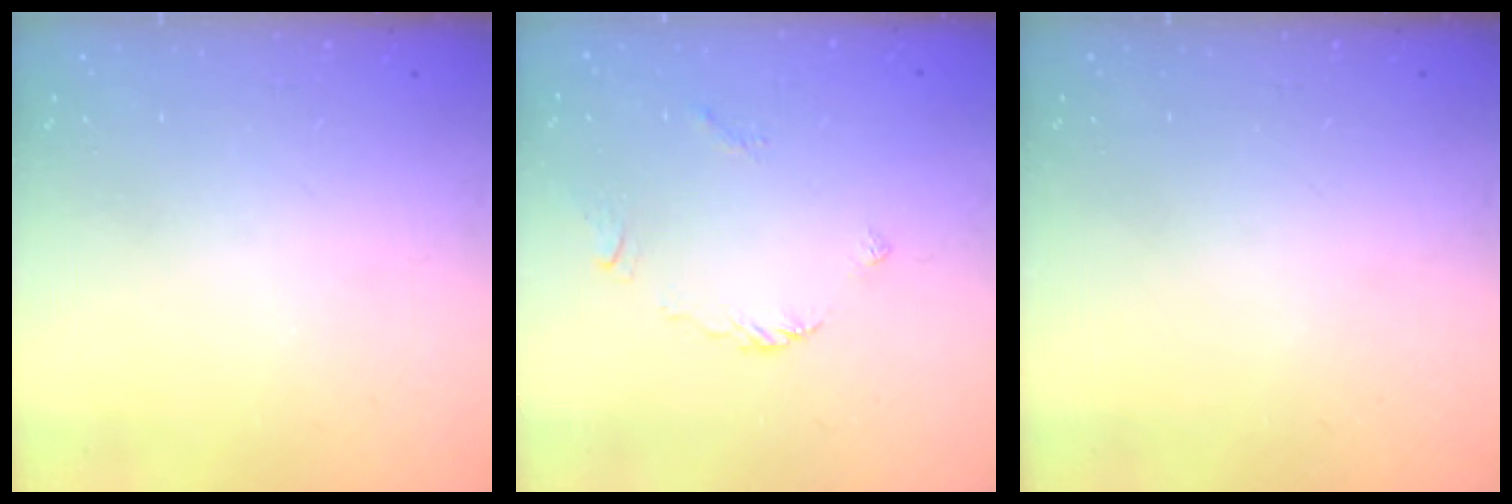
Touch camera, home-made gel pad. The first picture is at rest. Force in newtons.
{"total": 2.2, "press": 2.2, "slide": 0.6}
{"total": 0.0}